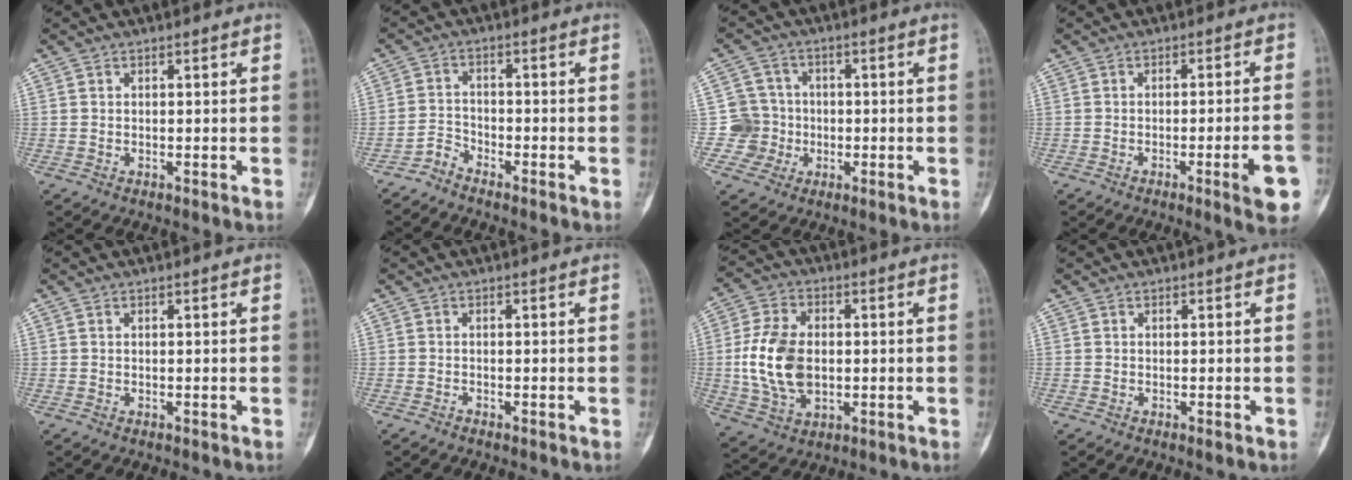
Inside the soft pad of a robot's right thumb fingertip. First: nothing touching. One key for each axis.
{"total": 2.8, "fx": -2.7, "fy": 0.7, "fz": 0.1, "tx": 0.001, "ty": 0.008, "tz": -0.057}
{"total": 6.7, "fx": -1.2, "fy": 6.6, "fz": -0.1, "tx": 0.045, "ty": 0.019, "tz": -0.030}
{"total": 7.6, "fx": -3.0, "fy": 0.7, "fz": 6.9, "tx": -0.089, "ty": 0.011, "tz": -0.037}
{"total": 0.0}
{"total": 0.6, "fx": -0.5, "fy": 0.1, "fz": 0.3, "tx": -0.008, "ty": 0.001, "tz": -0.009}
{"total": 13.3, "fx": -0.3, "fy": 8.8, "fz": 10.0, "tx": -0.186, "ty": 0.006, "tz": 0.000}
{"total": 0.8, "fx": -0.4, "fy": 0.1, "fz": 0.7, "tx": -0.010, "ty": -0.001, "tz": -0.004}